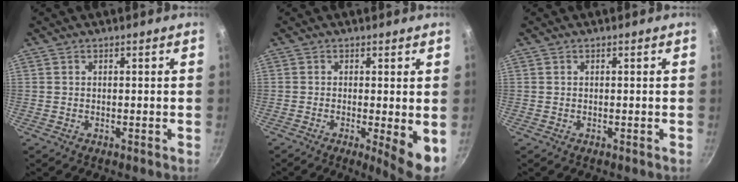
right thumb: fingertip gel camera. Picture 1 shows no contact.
{"total": 6.3, "force": [-0.8, 1.2, 6.1], "torque": [-0.083, -0.014, -0.009]}
{"total": 0.0}